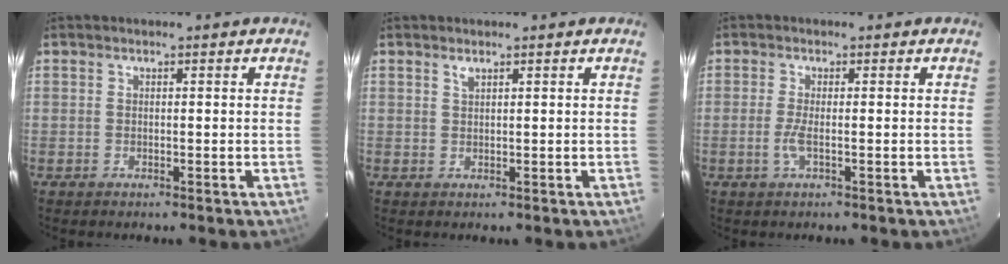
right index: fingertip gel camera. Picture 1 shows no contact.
{"total": 0.9, "force": [0.7, 0.2, 0.5], "torque": [-0.010, 0.001, 0.012]}
{"total": 2.2, "force": [-0.7, 0.0, 2.1], "torque": [-0.044, -0.004, -0.016]}